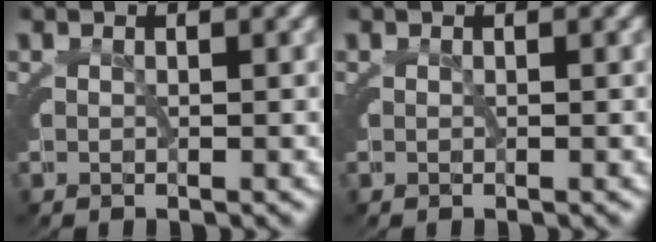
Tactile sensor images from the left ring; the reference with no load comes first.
{"total": 0.0}